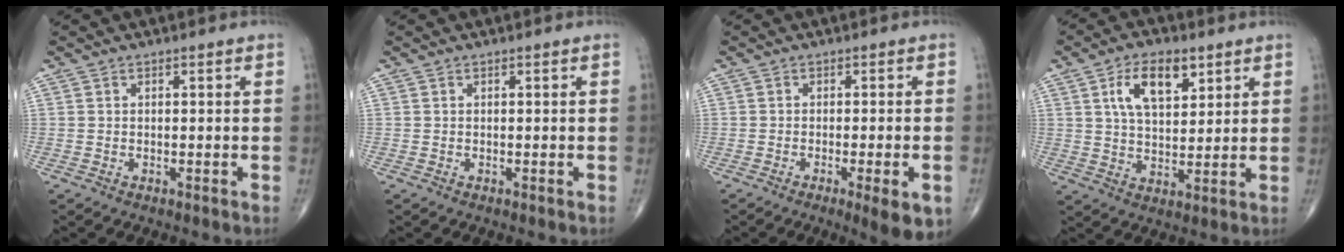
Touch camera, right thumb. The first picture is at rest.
{"total": 0.0}
{"total": 6.7, "force": [-2.9, 1.3, 5.9], "torque": [-0.079, -0.008, -0.038]}
{"total": 10.2, "force": [4.5, 5.2, 7.4], "torque": [-0.111, -0.014, 0.082]}